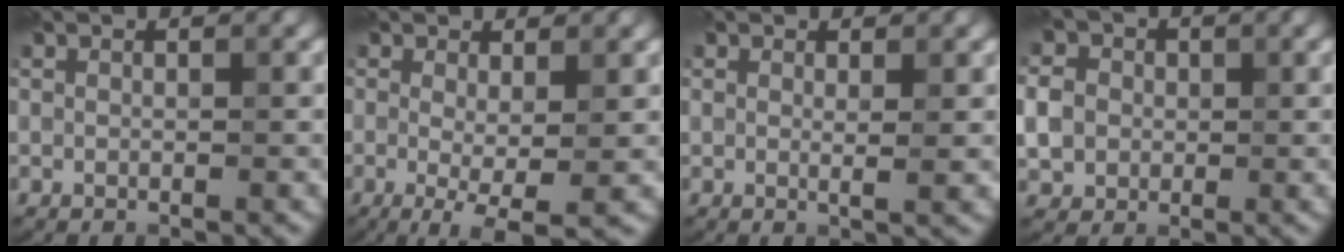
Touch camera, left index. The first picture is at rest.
{"total": 4.1, "force": [-0.5, 0.9, 4.0], "torque": [-0.062, -0.011, -0.008]}
{"total": 1.3, "force": [0.5, 0.3, 1.2], "torque": [-0.019, -0.005, 0.008]}
{"total": 4.1, "force": [0.3, 3.7, 1.8], "torque": [-0.044, 0.009, -0.001]}